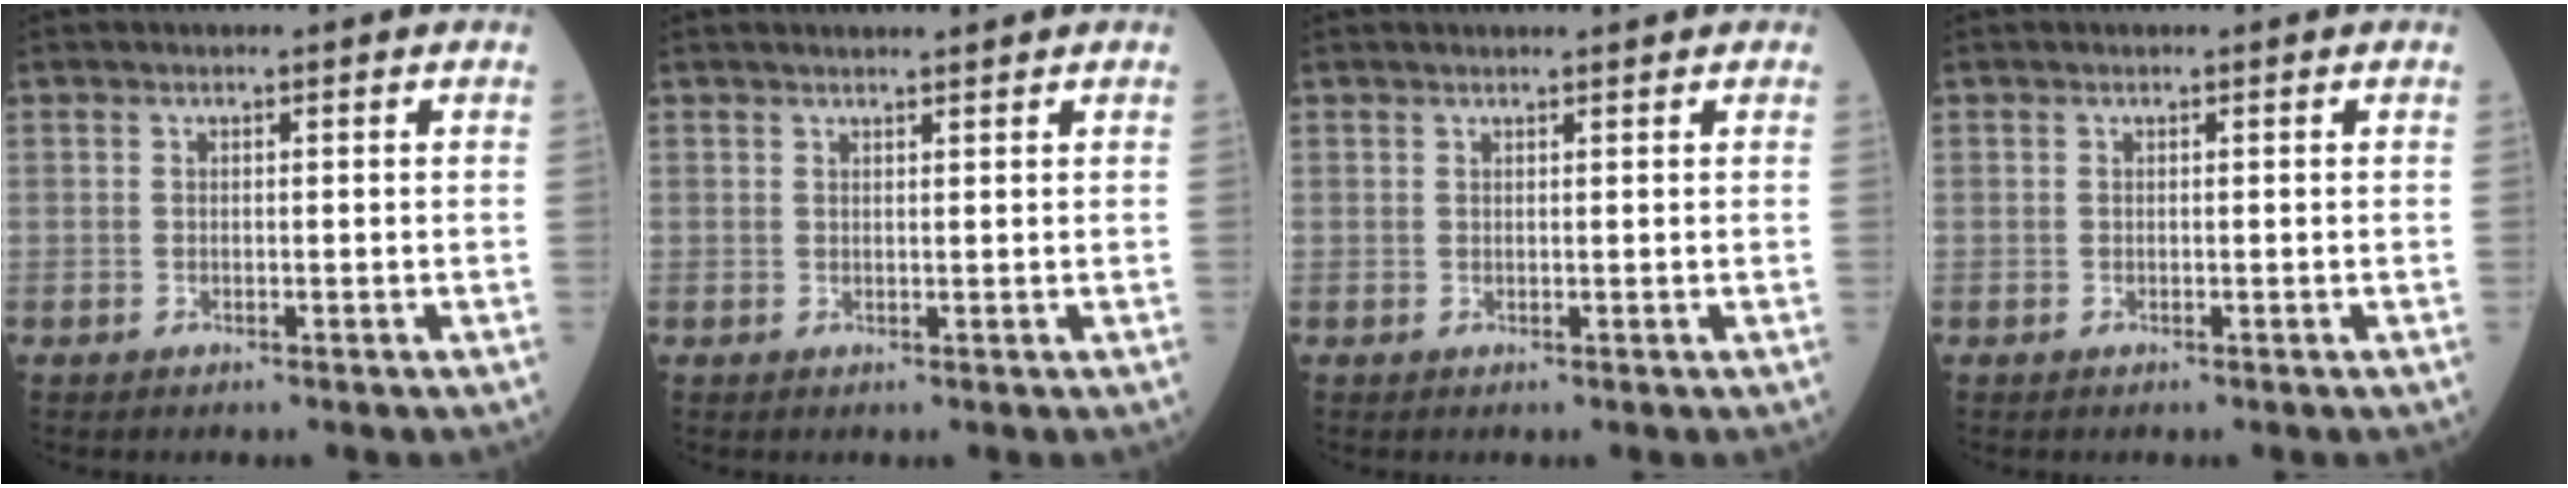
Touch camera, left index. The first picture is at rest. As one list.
[{"total": 3.5, "force": [3.3, 0.1, 1.2], "torque": [-0.017, 0.014, 0.043]}, {"total": 3.0, "force": [2.7, 0.3, 1.1], "torque": [-0.015, 0.015, 0.031]}, {"total": 0.0}]